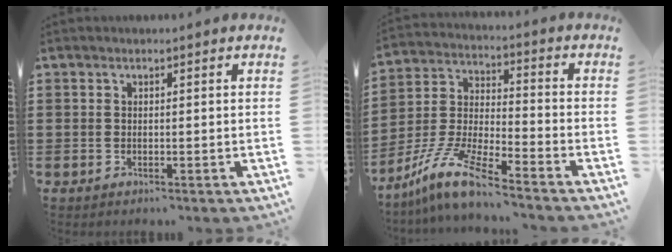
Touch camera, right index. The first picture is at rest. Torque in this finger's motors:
{"motor_torque": [1.16, 0.98, 0.58, 0.17]}